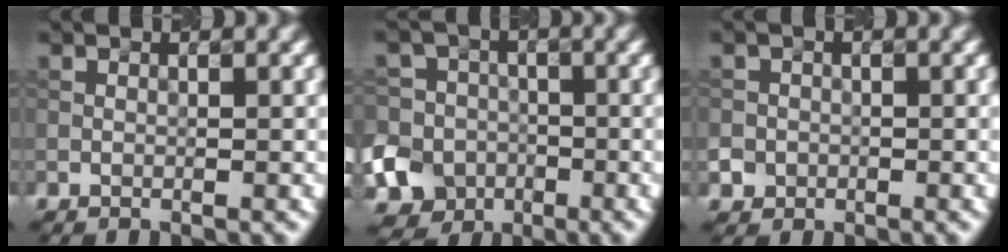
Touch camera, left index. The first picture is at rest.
{"total": 15.5, "force": [-6.6, 13.4, 4.1], "torque": [-0.112, -0.016, -0.145]}
{"total": 2.5, "force": [-1.1, 2.2, 0.3], "torque": [0.005, -0.001, -0.023]}